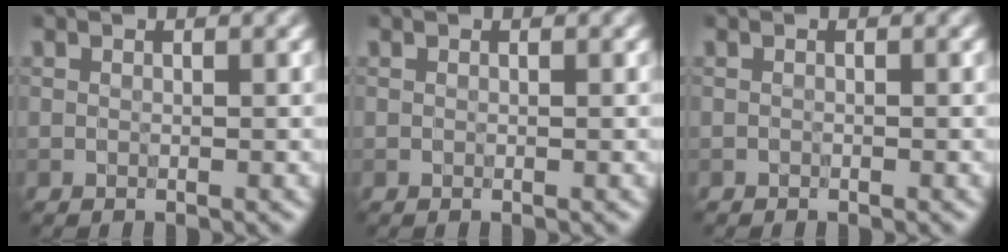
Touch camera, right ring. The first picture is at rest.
{"total": 0.0}
{"total": 0.0}